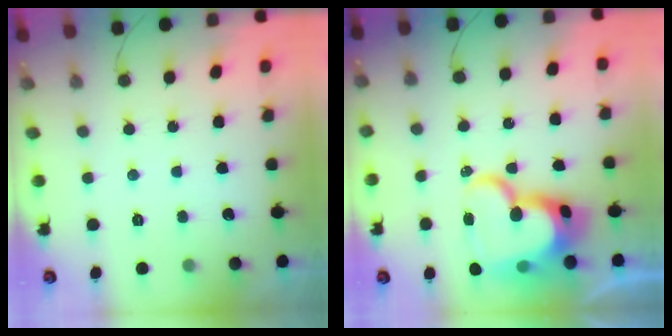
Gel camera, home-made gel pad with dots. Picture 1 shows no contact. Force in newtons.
{"total": 23.0, "press": 22.8, "slide": 2.3}